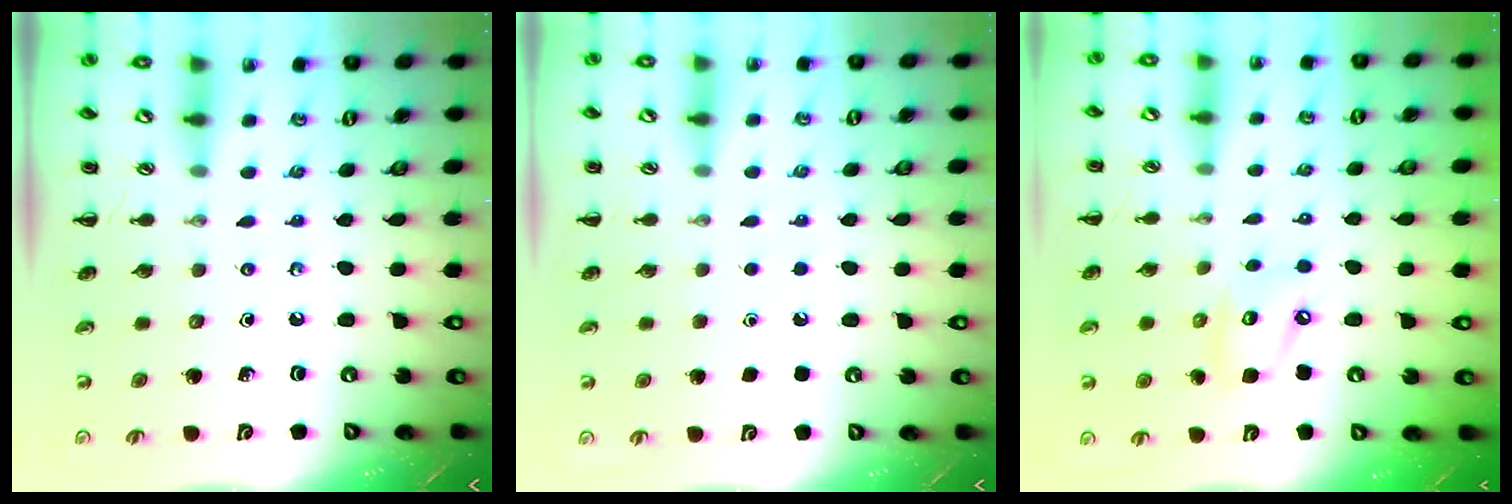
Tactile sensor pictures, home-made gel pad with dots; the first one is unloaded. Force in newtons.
{"total": 1.6, "press": 1.6, "slide": 0.1}
{"total": 8.0, "press": 7.9, "slide": 1.1}